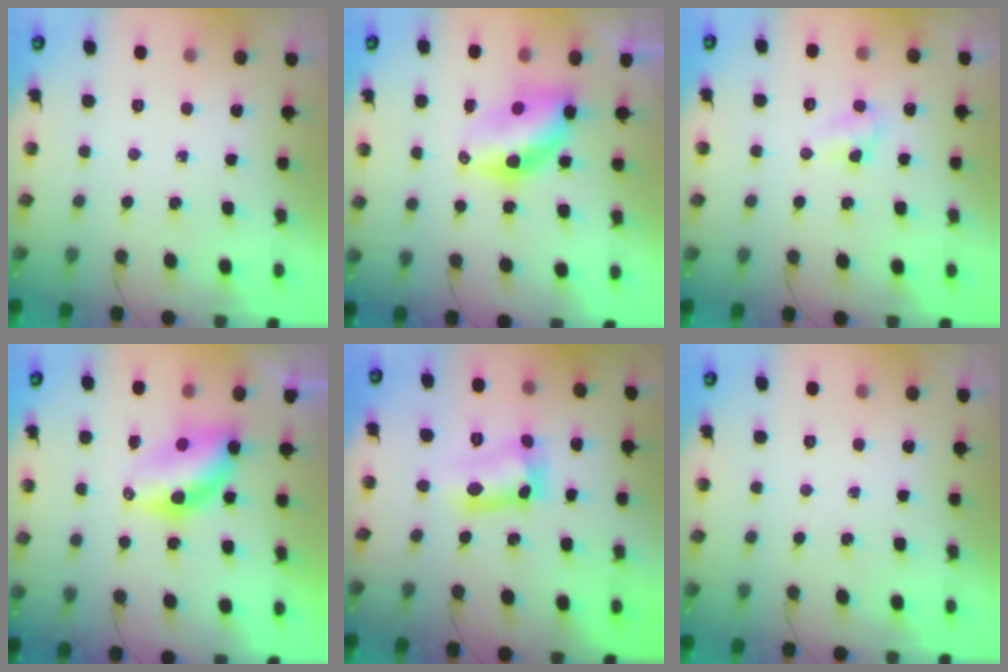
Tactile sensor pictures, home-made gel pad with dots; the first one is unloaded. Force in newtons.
{"total": 7.7, "press": 7.7, "slide": 0.6}
{"total": 4.2, "press": 4.2, "slide": 0.3}
{"total": 7.3, "press": 7.3, "slide": 0.3}
{"total": 11.8, "press": 11.8, "slide": 0.9}
{"total": 0.0}